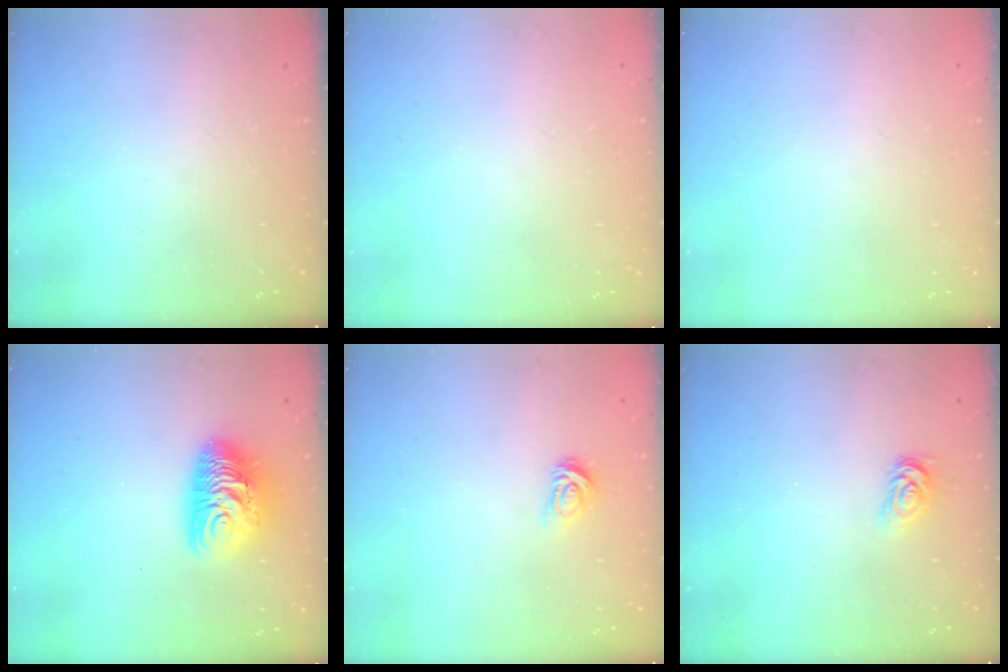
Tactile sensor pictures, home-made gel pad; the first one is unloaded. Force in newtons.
{"total": 0.0}
{"total": 0.0}
{"total": 11.5, "press": 11.4, "slide": 1.0}
{"total": 3.7, "press": 3.6, "slide": 0.6}
{"total": 2.6, "press": 2.6, "slide": 0.4}